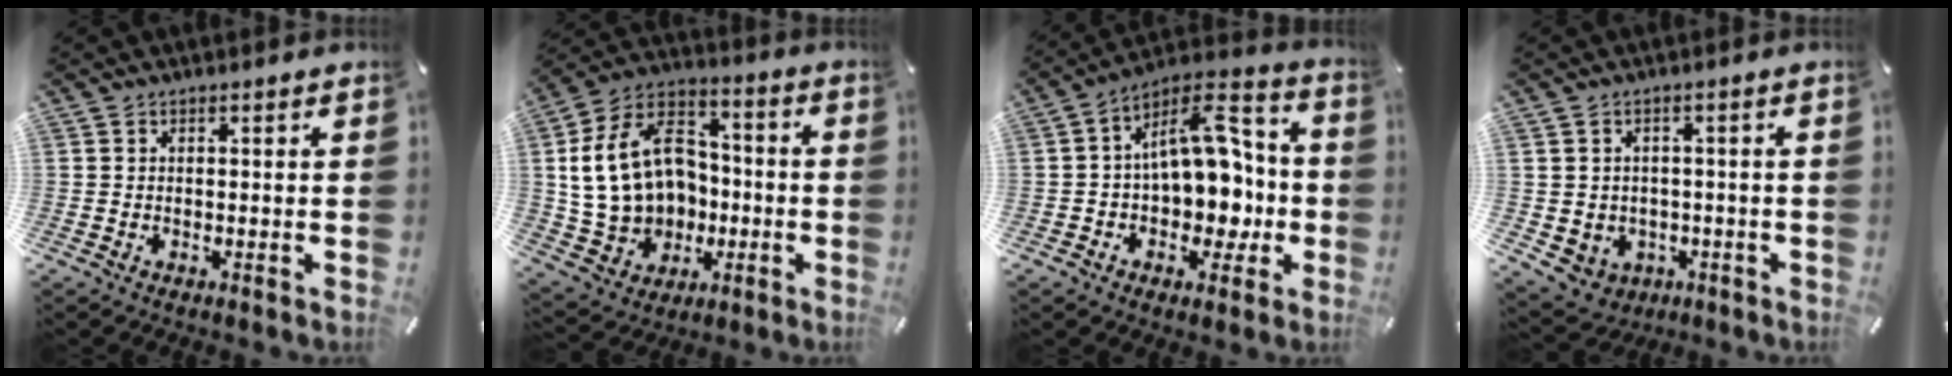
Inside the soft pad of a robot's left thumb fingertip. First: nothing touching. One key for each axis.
{"total": 19.2, "fx": 0.3, "fy": 16.0, "fz": 10.6, "tx": -0.223, "ty": 0.004, "tz": 0.017}
{"total": 15.7, "fx": 0.7, "fy": 11.4, "fz": 10.8, "tx": -0.130, "ty": -0.011, "tz": 0.019}
{"total": 4.1, "fx": 0.2, "fy": 4.1, "fz": 0.1, "tx": -0.005, "ty": -0.005, "tz": 0.007}